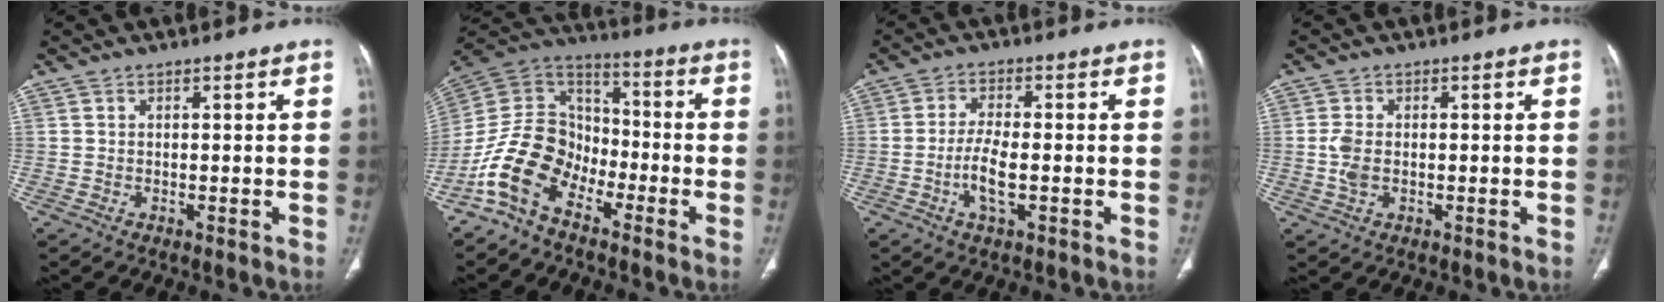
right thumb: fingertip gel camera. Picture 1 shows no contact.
{"total": 13.7, "force": [-7.8, 8.7, 7.1], "torque": [-0.122, 0.070, -0.168]}
{"total": 5.7, "force": [-1.5, 1.9, 5.2], "torque": [-0.106, 0.002, -0.030]}
{"total": 3.4, "force": [-0.2, 2.1, 2.6], "torque": [-0.066, 0.005, -0.006]}